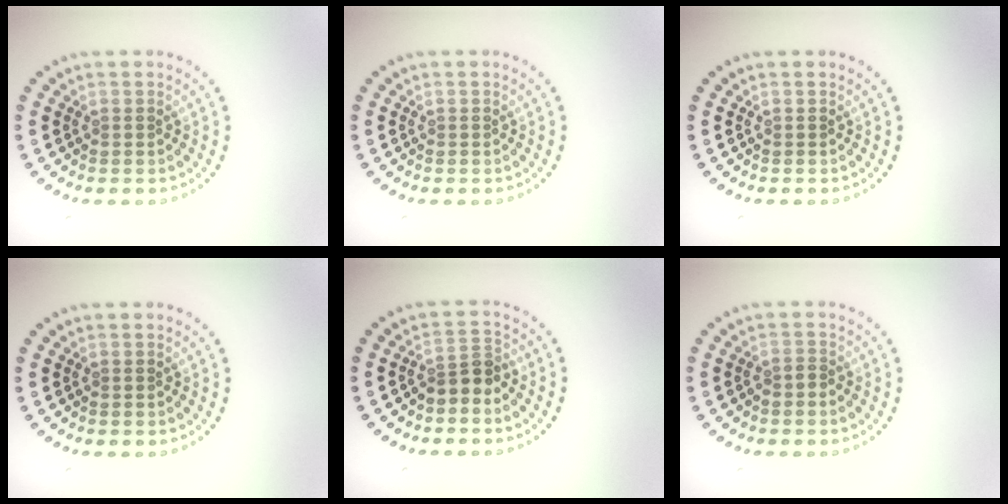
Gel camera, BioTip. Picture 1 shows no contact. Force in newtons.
{"total": 0.0}
{"total": 0.0}
{"total": 0.0}
{"total": 2.2, "press": 1.8, "slide": 1.4}
{"total": 0.8, "press": 0.4, "slide": 0.6}